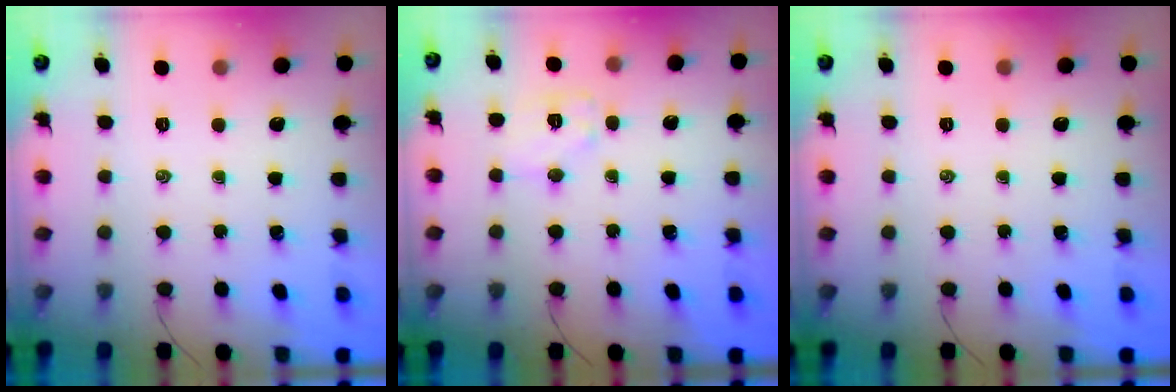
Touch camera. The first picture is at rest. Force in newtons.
{"total": 7.4, "press": 7.4, "slide": 0.4}
{"total": 0.0}